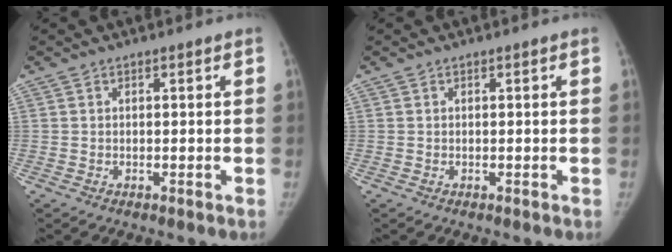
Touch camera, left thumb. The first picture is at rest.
{"total": 0.0}